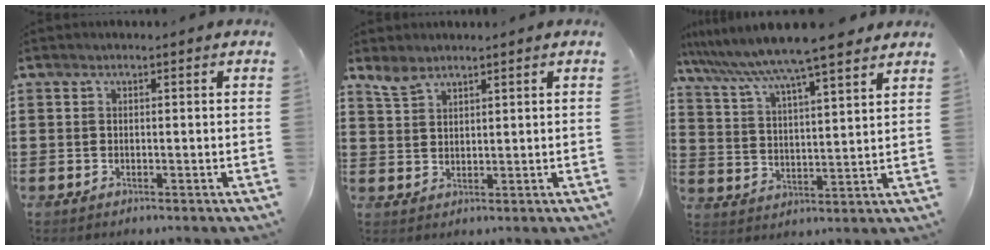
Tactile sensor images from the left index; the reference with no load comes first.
{"total": 2.9, "force": [2.4, 1.0, 1.2], "torque": [-0.029, -0.002, 0.047]}
{"total": 8.1, "force": [7.0, -0.7, 4.0], "torque": [-0.105, -0.040, 0.115]}